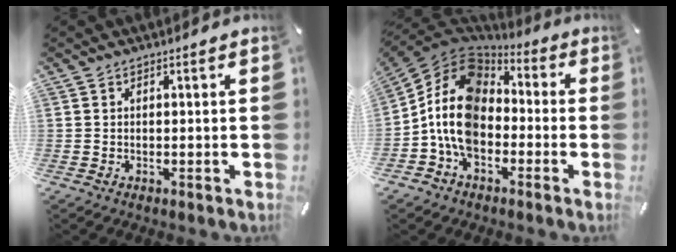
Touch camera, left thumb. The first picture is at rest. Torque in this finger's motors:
{"motor_torque": [0.60, 1.57, 1.61, 1.15, 0.32]}